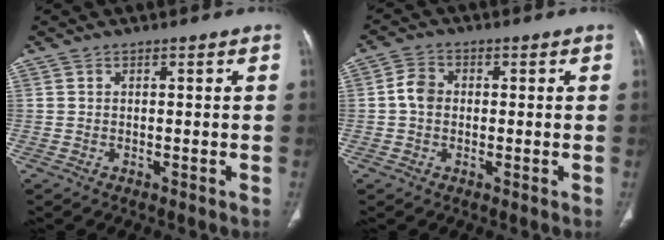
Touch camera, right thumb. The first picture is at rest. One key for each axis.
{"total": 3.9, "fx": -0.1, "fy": 3.1, "fz": 2.3, "tx": -0.040, "ty": 0.010, "tz": -0.009}